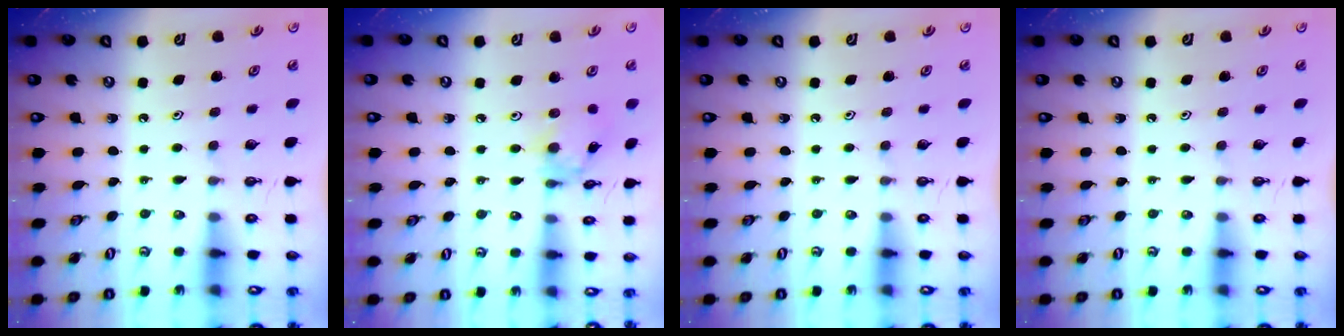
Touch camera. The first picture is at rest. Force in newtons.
{"total": 5.1, "press": 5.1, "slide": 0.2}
{"total": 0.0}
{"total": 0.0}